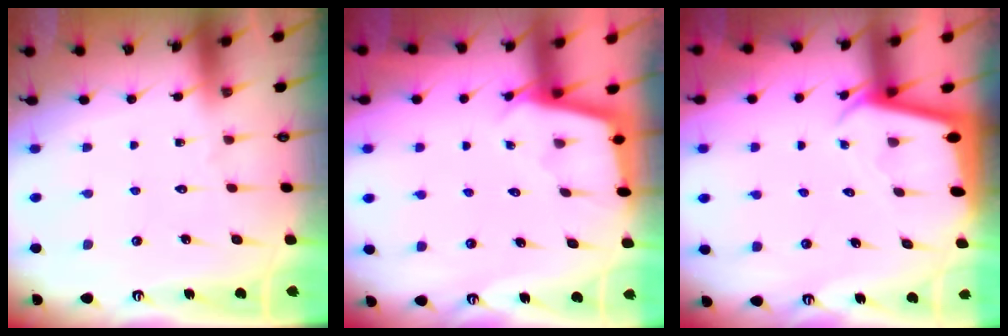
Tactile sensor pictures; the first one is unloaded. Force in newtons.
{"total": 2.3, "press": 2.3, "slide": 0.2}
{"total": 2.0, "press": 2.0, "slide": 0.1}